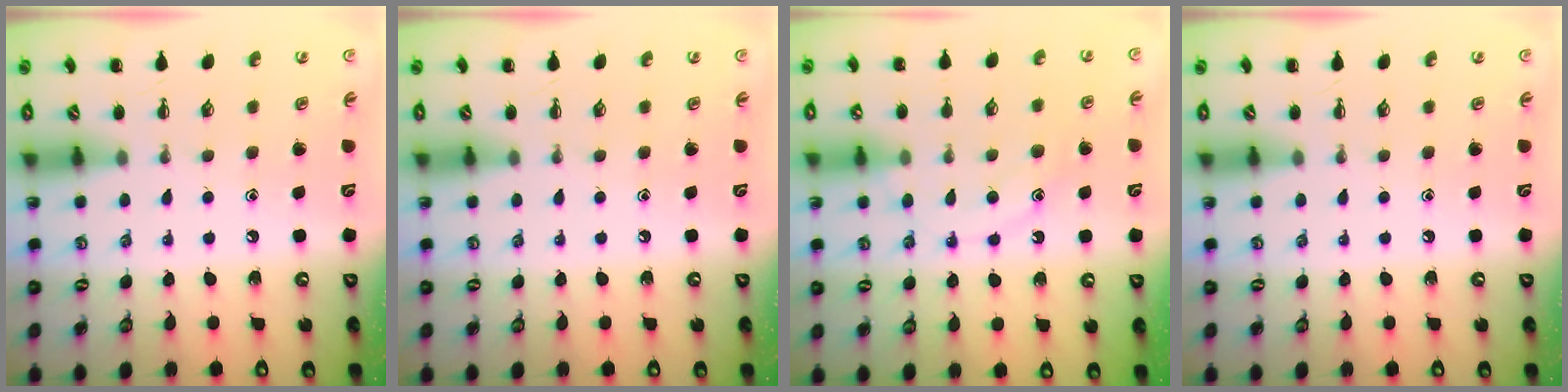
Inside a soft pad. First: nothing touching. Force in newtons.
{"total": 0.0}
{"total": 11.5, "press": 11.5, "slide": 0.7}
{"total": 0.0}